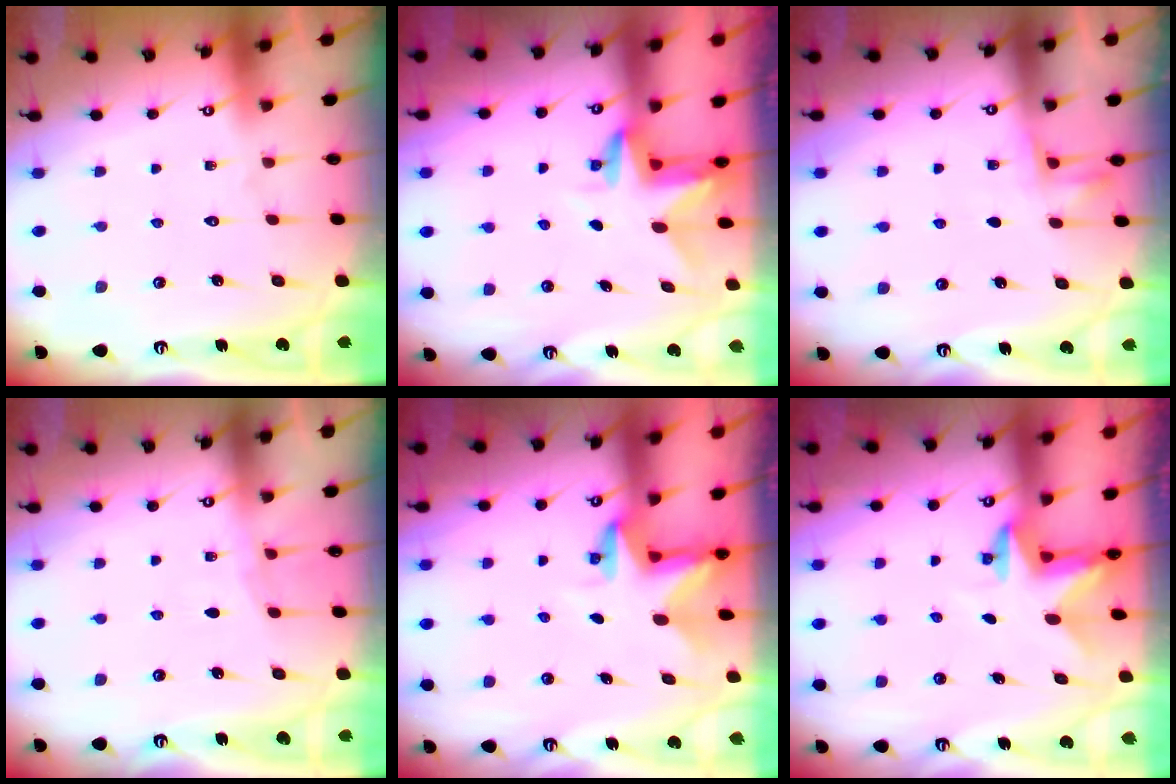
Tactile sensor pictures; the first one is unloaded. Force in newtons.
{"total": 3.1, "press": 3.1, "slide": 0.2}
{"total": 4.3, "press": 4.1, "slide": 1.3}
{"total": 3.7, "press": 3.7, "slide": 0.5}
{"total": 2.8, "press": 2.8, "slide": 0.2}
{"total": 2.4, "press": 2.4, "slide": 0.4}